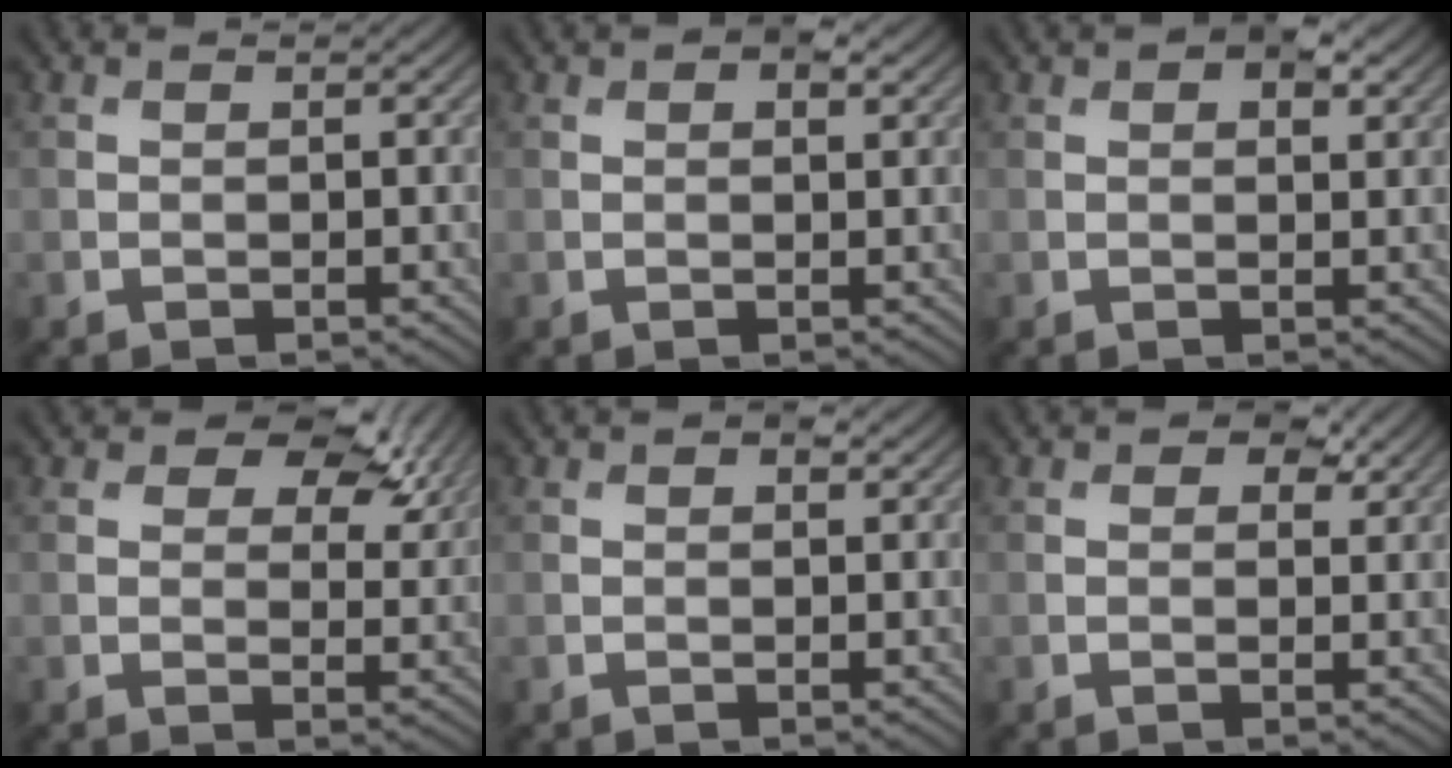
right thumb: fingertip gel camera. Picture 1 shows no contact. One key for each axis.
{"total": 3.1, "fx": 1.8, "fy": 1.4, "fz": 2.2, "tx": -0.035, "ty": 0.001, "tz": 0.028}
{"total": 4.5, "fx": 2.6, "fy": 2.0, "fz": 3.1, "tx": -0.053, "ty": 0.005, "tz": 0.040}
{"total": 9.3, "fx": 5.4, "fy": 4.9, "fz": 5.7, "tx": -0.085, "ty": 0.004, "tz": 0.086}
{"total": 1.9, "fx": 1.1, "fy": 0.9, "fz": 1.3, "tx": -0.019, "ty": -0.001, "tz": 0.018}
{"total": 3.6, "fx": 2.1, "fy": 2.0, "fz": 2.1, "tx": -0.028, "ty": -0.005, "tz": 0.028}